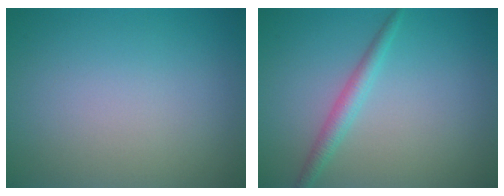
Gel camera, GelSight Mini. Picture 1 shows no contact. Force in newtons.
{"total": 2.0, "press": 2.0, "slide": 0.1}